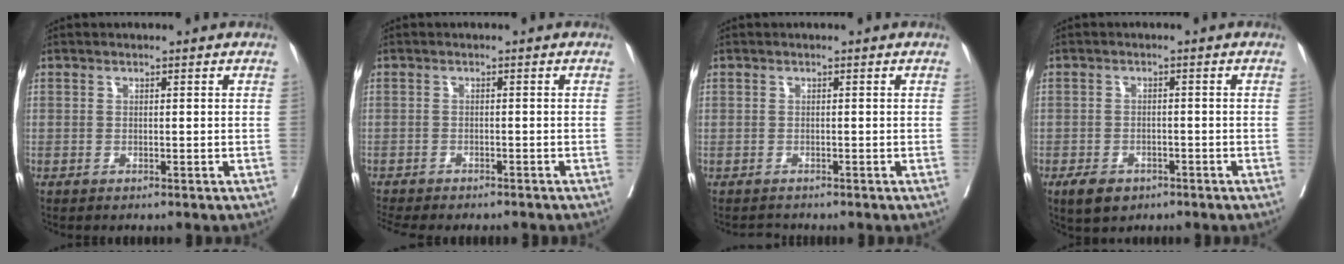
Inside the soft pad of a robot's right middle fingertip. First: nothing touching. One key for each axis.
{"total": 8.5, "fx": -7.8, "fy": 1.6, "fz": 3.1, "tx": -0.045, "ty": -0.006, "tz": -0.106}
{"total": 0.9, "fx": -0.7, "fy": 0.4, "fz": -0.4, "tx": -0.003, "ty": -0.003, "tz": -0.014}
{"total": 4.3, "fx": -2.8, "fy": 2.6, "fz": 2.0, "tx": -0.035, "ty": -0.001, "tz": -0.039}